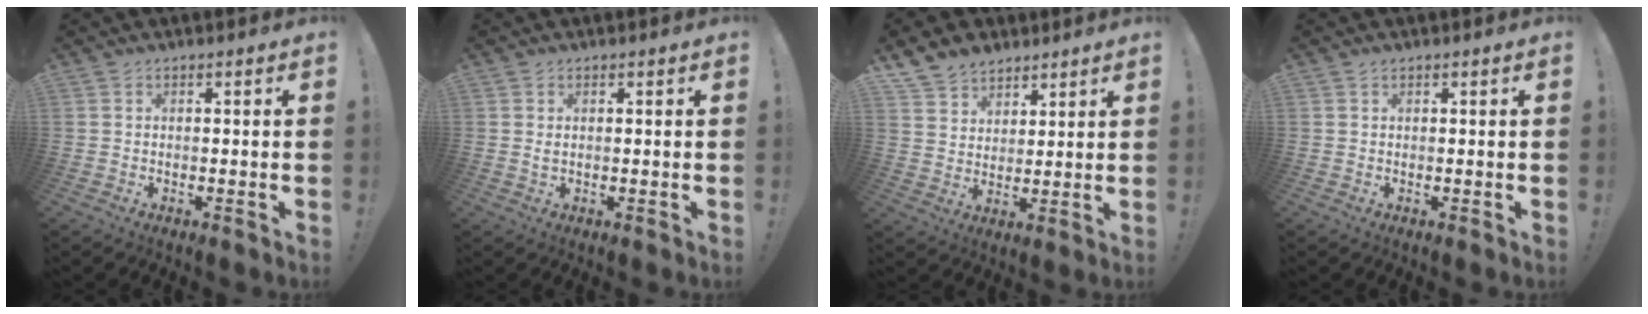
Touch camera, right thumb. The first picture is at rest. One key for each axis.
{"total": 1.0, "fx": 0.3, "fy": 0.4, "fz": 0.9, "tx": -0.017, "ty": 0.001, "tz": 0.005}
{"total": 8.9, "fx": 6.7, "fy": 5.6, "fz": 1.7, "tx": -0.038, "ty": -0.044, "tz": 0.135}
{"total": 0.0}